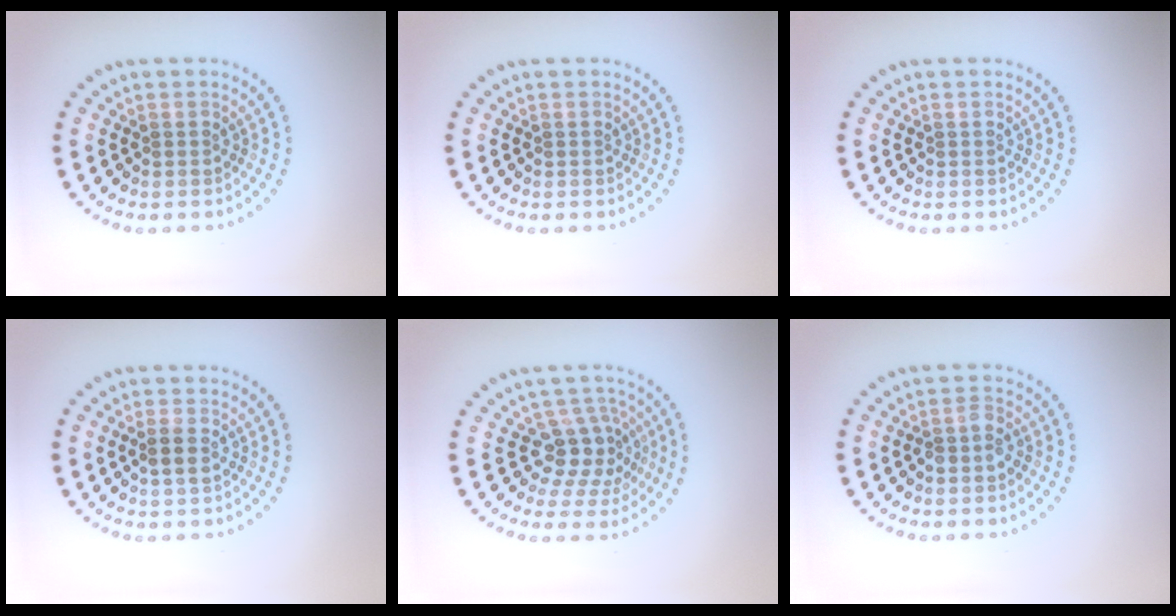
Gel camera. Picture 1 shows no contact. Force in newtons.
{"total": 0.0}
{"total": 0.0}
{"total": 1.3, "press": 1.2, "slide": 0.6}
{"total": 3.5, "press": 2.8, "slide": 2.2}
{"total": 1.5, "press": 1.3, "slide": 0.7}